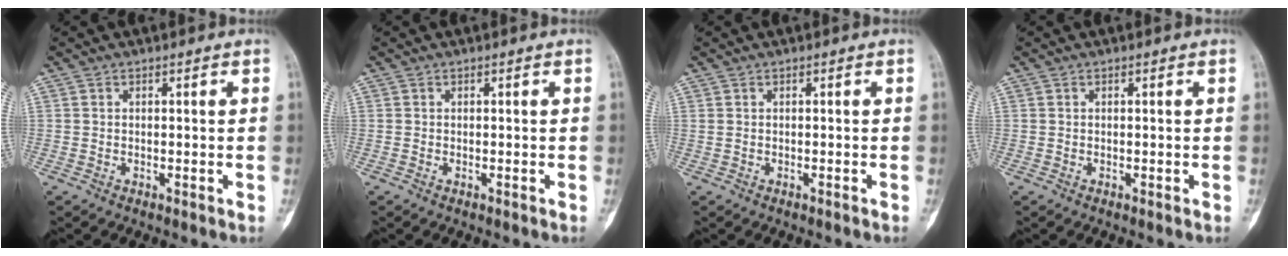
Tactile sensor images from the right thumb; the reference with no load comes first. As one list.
[{"total": 0.0}, {"total": 0.0}, {"total": 0.0}]